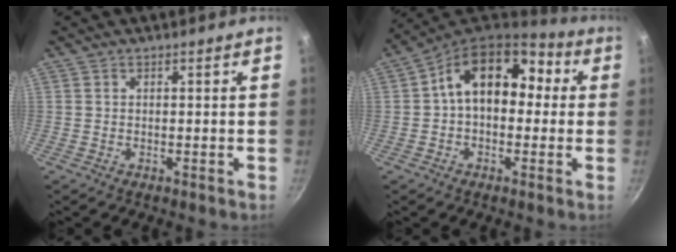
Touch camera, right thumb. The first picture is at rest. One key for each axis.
{"total": 15.7, "fx": 1.7, "fy": 10.2, "fz": 11.8, "tx": -0.143, "ty": 0.049, "tz": 0.014}